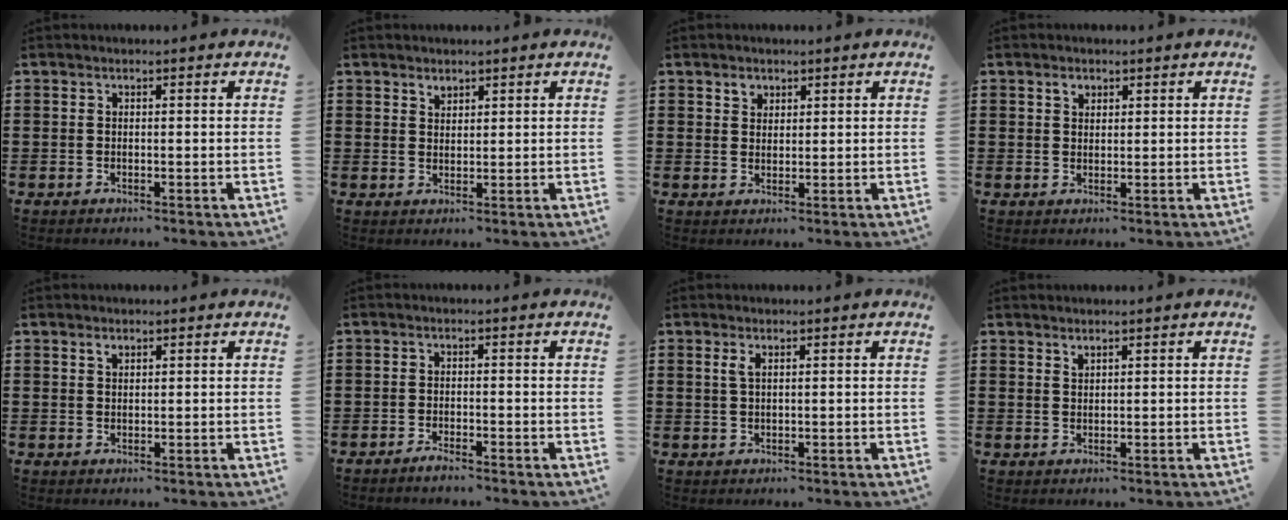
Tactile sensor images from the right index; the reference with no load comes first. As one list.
[{"total": 1.5, "force": [1.3, 0.7, 0.2], "torque": [-0.007, 0.001, 0.025]}, {"total": 1.7, "force": [1.2, 1.2, 0.4], "torque": [-0.004, 0.001, 0.021]}, {"total": 1.5, "force": [0.8, 1.1, 0.7], "torque": [-0.017, 0.005, 0.015]}, {"total": 1.0, "force": [0.7, 0.6, 0.5], "torque": [-0.012, 0.002, 0.013]}, {"total": 1.6, "force": [-1.5, 0.0, 0.5], "torque": [-0.010, 0.000, -0.028]}, {"total": 1.4, "force": [0.5, 0.5, 1.2], "torque": [-0.027, 0.004, 0.007]}, {"total": 0.8, "force": [0.8, 0.3, 0.2], "torque": [-0.005, 0.000, 0.015]}]